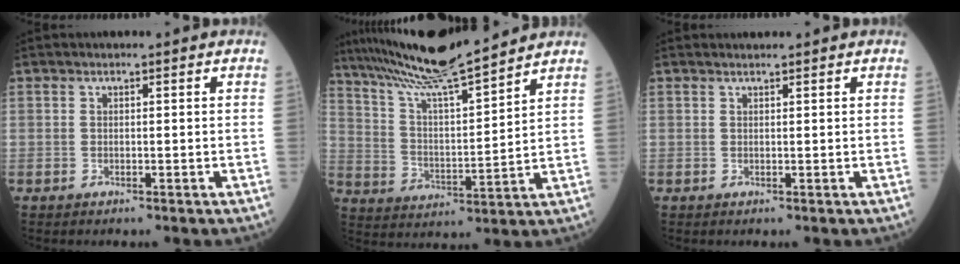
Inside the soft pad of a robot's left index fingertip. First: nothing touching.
{"total": 15.0, "force": [13.5, -0.5, 6.5], "torque": [-0.124, 0.003, 0.242]}
{"total": 0.8, "force": [0.8, 0.1, 0.0], "torque": [-0.007, 0.004, 0.014]}